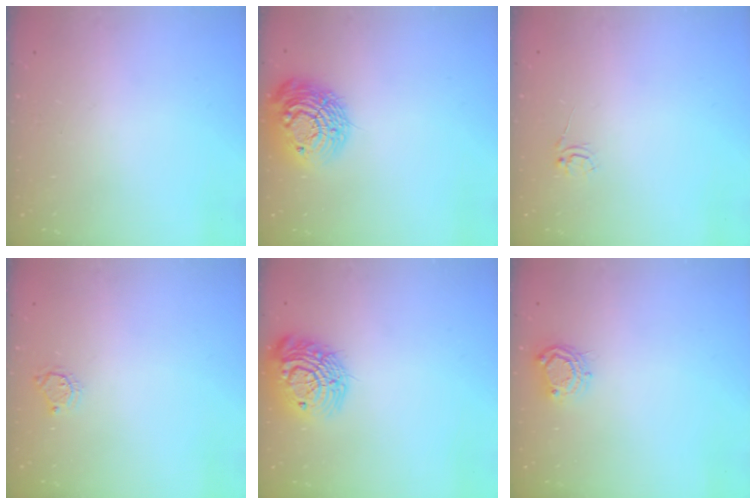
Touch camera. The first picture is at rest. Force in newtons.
{"total": 14.9, "press": 14.8, "slide": 1.2}
{"total": 2.5, "press": 2.5, "slide": 0.2}
{"total": 3.6, "press": 3.5, "slide": 0.4}
{"total": 16.2, "press": 16.1, "slide": 1.4}
{"total": 6.6, "press": 6.6, "slide": 0.5}